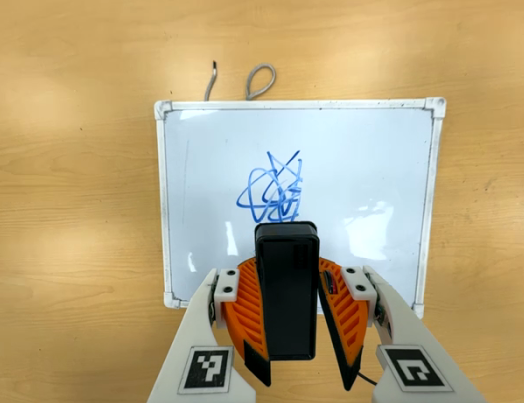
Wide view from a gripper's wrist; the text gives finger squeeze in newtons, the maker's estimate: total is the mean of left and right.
{"total": 9.7, "left": 9.3, "right": 10.1}